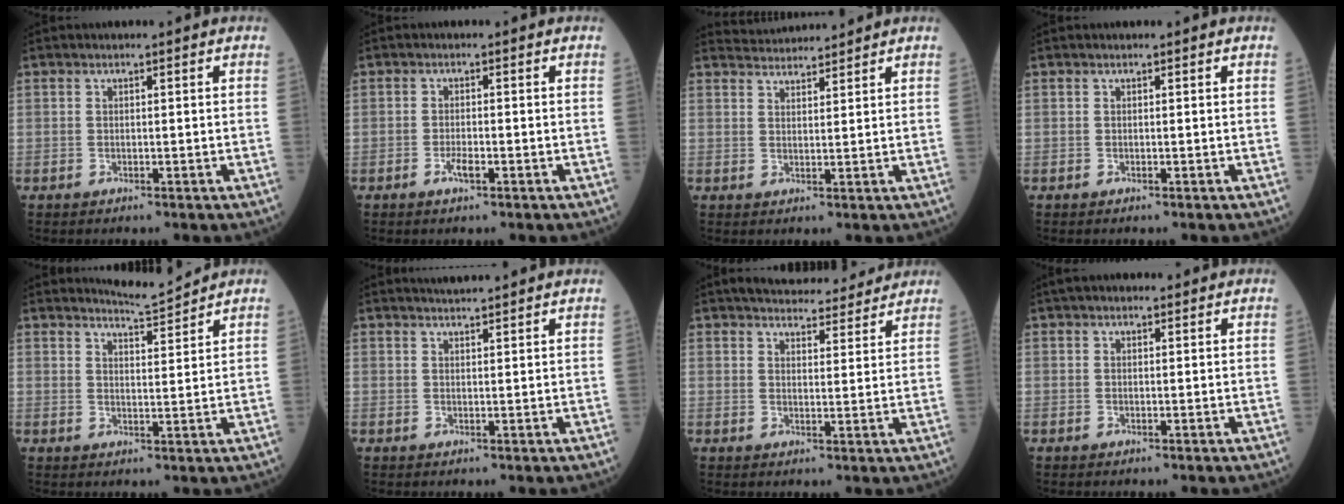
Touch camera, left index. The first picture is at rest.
{"total": 1.9, "force": [-1.0, 0.4, 1.5], "torque": [-0.034, -0.001, -0.017]}
{"total": 4.8, "force": [4.8, 0.0, 0.1], "torque": [-0.012, 0.028, 0.082]}
{"total": 0.0}
{"total": 4.0, "force": [4.0, -0.6, -0.2], "torque": [-0.009, -0.012, 0.066]}
{"total": 3.8, "force": [3.6, -0.1, 1.2], "torque": [-0.020, 0.019, 0.051]}
{"total": 12.2, "force": [11.4, 2.7, 3.6], "torque": [-0.035, 0.010, 0.142]}
{"total": 3.6, "force": [3.1, 1.1, 1.2], "torque": [-0.015, 0.034, 0.046]}